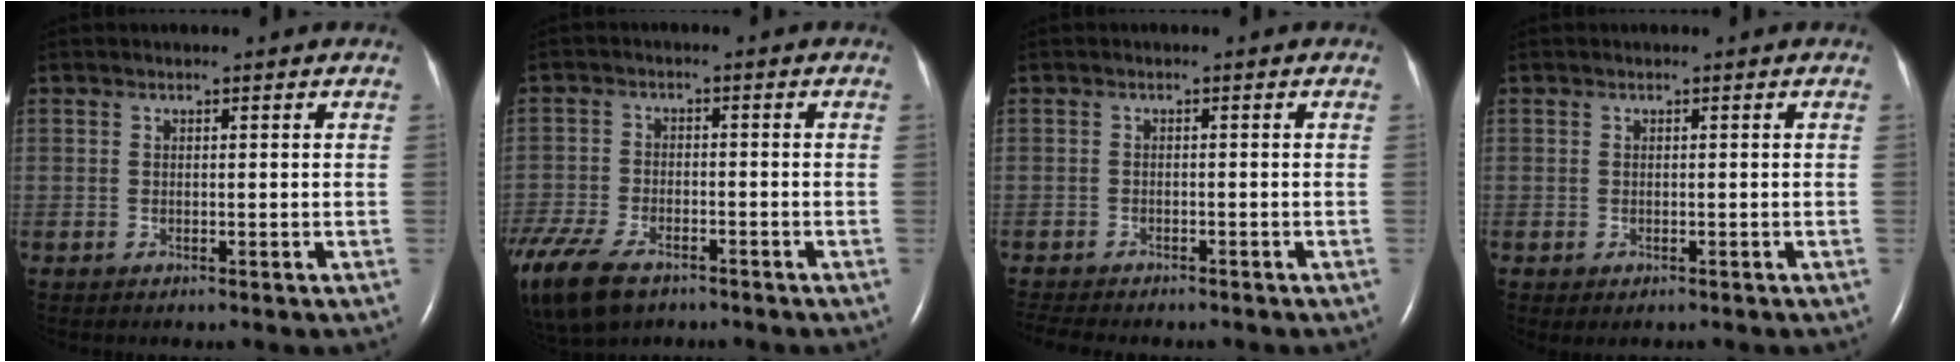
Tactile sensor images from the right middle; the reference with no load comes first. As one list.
[{"total": 17.2, "force": [-10.9, 9.0, 9.7], "torque": [-0.281, -0.039, -0.181]}, {"total": 7.4, "force": [-6.4, 2.0, 3.2], "torque": [-0.051, -0.004, -0.087]}, {"total": 0.7, "force": [-0.4, 0.3, 0.5], "torque": [-0.009, -0.004, -0.002]}]